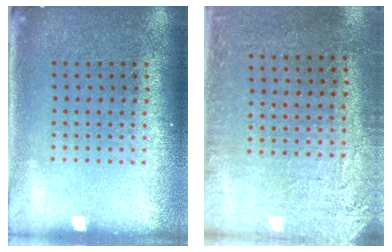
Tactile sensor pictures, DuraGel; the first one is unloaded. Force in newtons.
{"total": 2.7, "press": 2.4, "slide": 1.2}